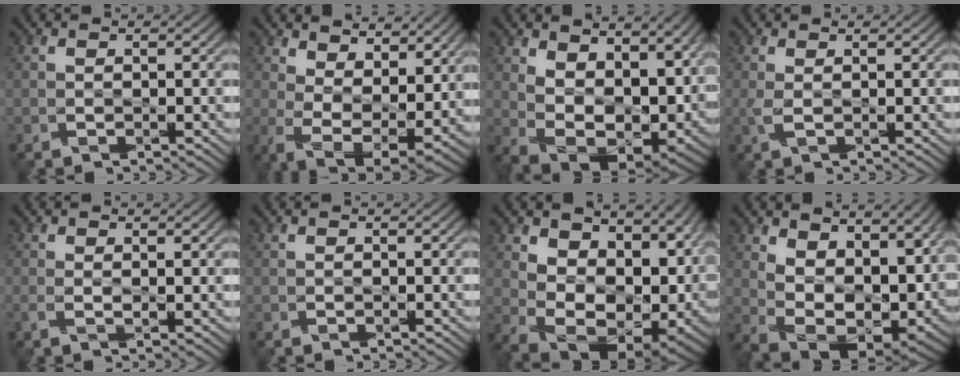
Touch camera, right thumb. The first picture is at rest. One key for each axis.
{"total": 10.1, "fx": 5.2, "fy": 5.1, "fz": 7.0, "tx": -0.148, "ty": -0.014, "tz": 0.097}
{"total": 13.8, "fx": 4.8, "fy": 7.9, "fz": 10.3, "tx": -0.198, "ty": -0.015, "tz": 0.095}
{"total": 1.3, "fx": 0.2, "fy": 0.4, "fz": 1.3, "tx": -0.039, "ty": 0.001, "tz": 0.001}
{"total": 1.8, "fx": 0.2, "fy": 0.5, "fz": 1.7, "tx": -0.041, "ty": -0.001, "tz": 0.000}
{"total": 0.0}
{"total": 15.6, "fx": 3.5, "fy": 9.9, "fz": 11.5, "tx": -0.189, "ty": -0.022, "tz": 0.098}
{"total": 13.7, "fx": 5.0, "fy": 7.7, "fz": 10.2, "tx": -0.199, "ty": -0.013, "tz": 0.098}